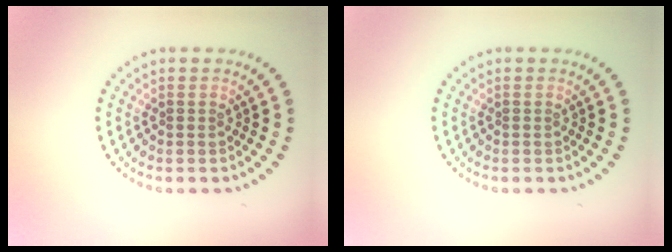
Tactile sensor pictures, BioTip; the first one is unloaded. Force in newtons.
{"total": 0.0}